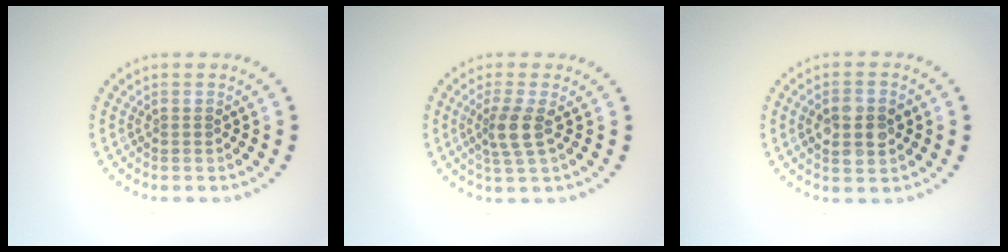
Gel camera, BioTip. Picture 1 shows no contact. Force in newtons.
{"total": 2.6, "press": 2.0, "slide": 1.6}
{"total": 4.0, "press": 3.9, "slide": 0.2}